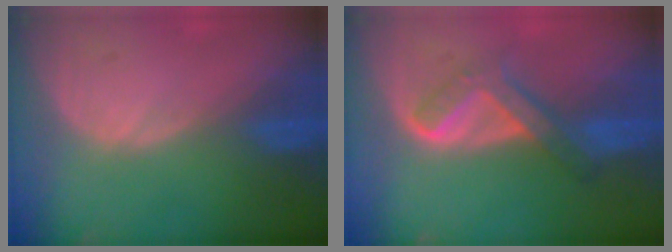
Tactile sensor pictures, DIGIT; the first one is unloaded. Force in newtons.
{"total": 6.2, "press": 5.4, "slide": 3.1}